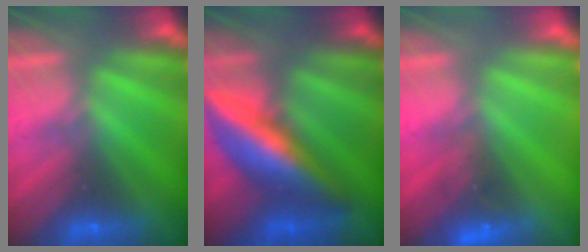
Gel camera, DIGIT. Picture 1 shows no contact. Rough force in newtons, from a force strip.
{"total": 7.8}
{"total": 2.6}